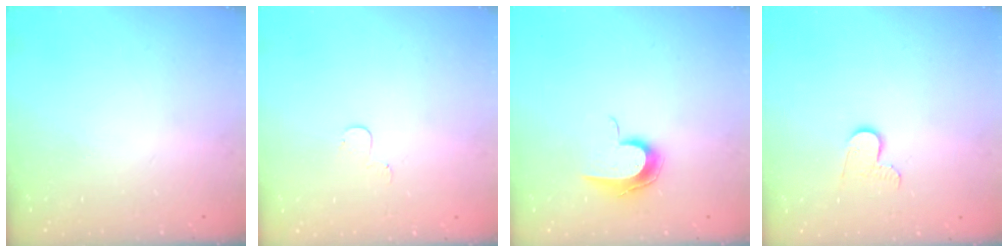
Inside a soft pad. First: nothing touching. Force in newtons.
{"total": 3.1, "press": 3.1, "slide": 0.3}
{"total": 8.8, "press": 8.8, "slide": 0.8}
{"total": 5.9, "press": 5.9, "slide": 0.6}